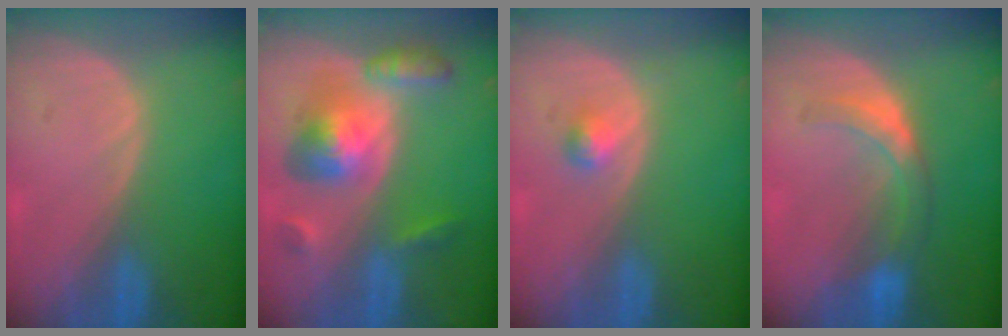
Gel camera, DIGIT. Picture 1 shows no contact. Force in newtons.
{"total": 8.2, "press": 8.2, "slide": 0.5}
{"total": 1.7, "press": 1.7, "slide": 0.2}
{"total": 5.8, "press": 5.3, "slide": 2.4}